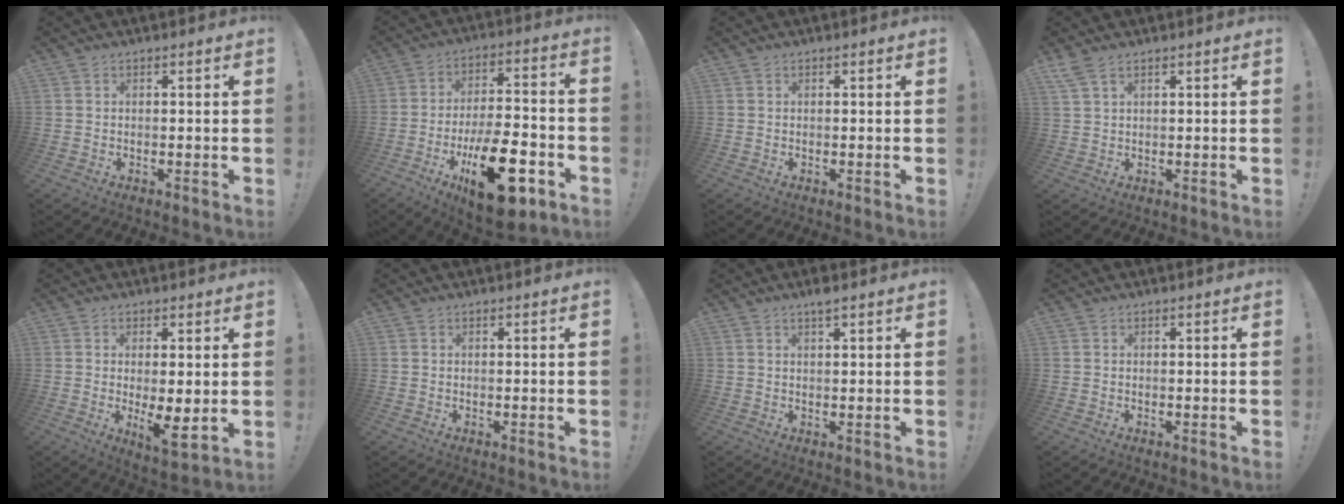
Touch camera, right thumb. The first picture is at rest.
{"total": 21.9, "force": [-9.6, 9.4, 17.2], "torque": [-0.274, 0.059, -0.142]}
{"total": 0.0}
{"total": 3.5, "force": [2.4, 1.3, 2.1], "torque": [-0.045, -0.004, 0.047]}
{"total": 7.6, "force": [-0.2, 2.1, 7.3], "torque": [-0.102, -0.022, 0.000]}
{"total": 0.0}
{"total": 2.6, "force": [1.8, -0.1, 1.8], "torque": [-0.025, -0.007, 0.028]}
{"total": 0.0}